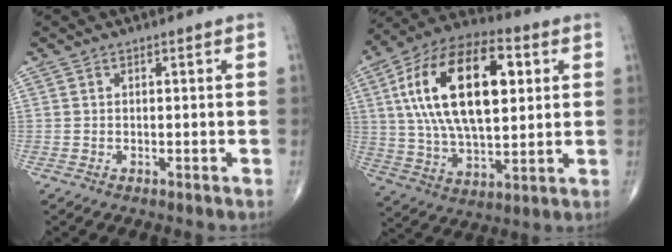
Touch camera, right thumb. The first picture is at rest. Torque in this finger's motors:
{"motor_torque": [0.04, 3.30, 2.29, 0.48, 0.71]}